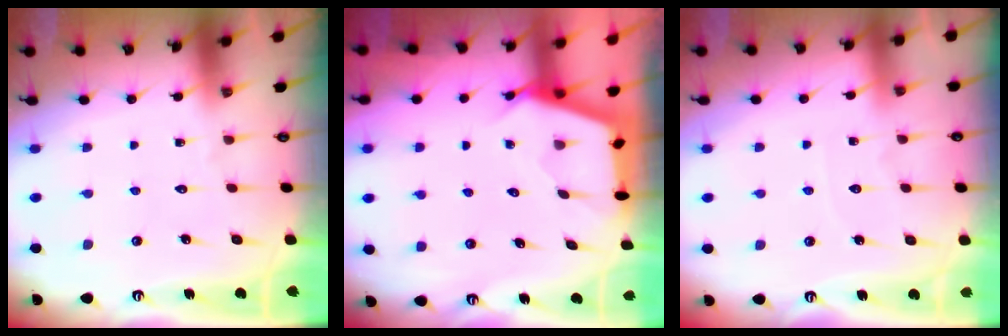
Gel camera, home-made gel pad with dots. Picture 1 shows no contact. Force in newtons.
{"total": 2.5, "press": 2.5, "slide": 0.3}
{"total": 3.9, "press": 3.8, "slide": 0.5}